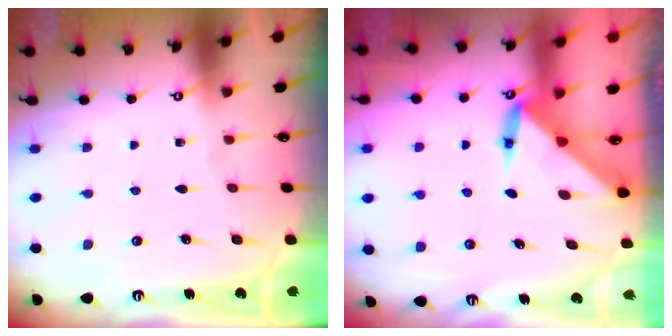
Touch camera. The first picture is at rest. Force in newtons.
{"total": 3.7, "press": 3.7, "slide": 0.5}